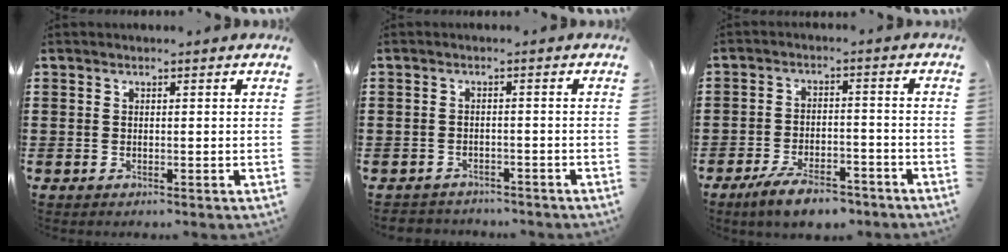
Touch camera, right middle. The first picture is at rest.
{"total": 1.8, "force": [-1.8, 0.4, -0.2], "torque": [-0.005, -0.001, -0.041]}
{"total": 6.2, "force": [-5.2, 1.5, 3.0], "torque": [-0.066, 0.001, -0.101]}